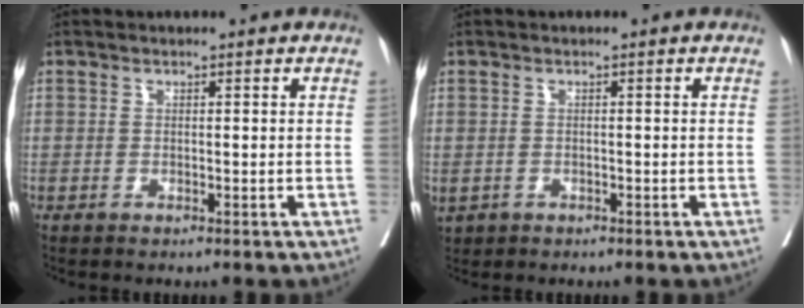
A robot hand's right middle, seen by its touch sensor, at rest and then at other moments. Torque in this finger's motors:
{"motor_torque": [0.47, -0.24, 0.91, 0.21]}